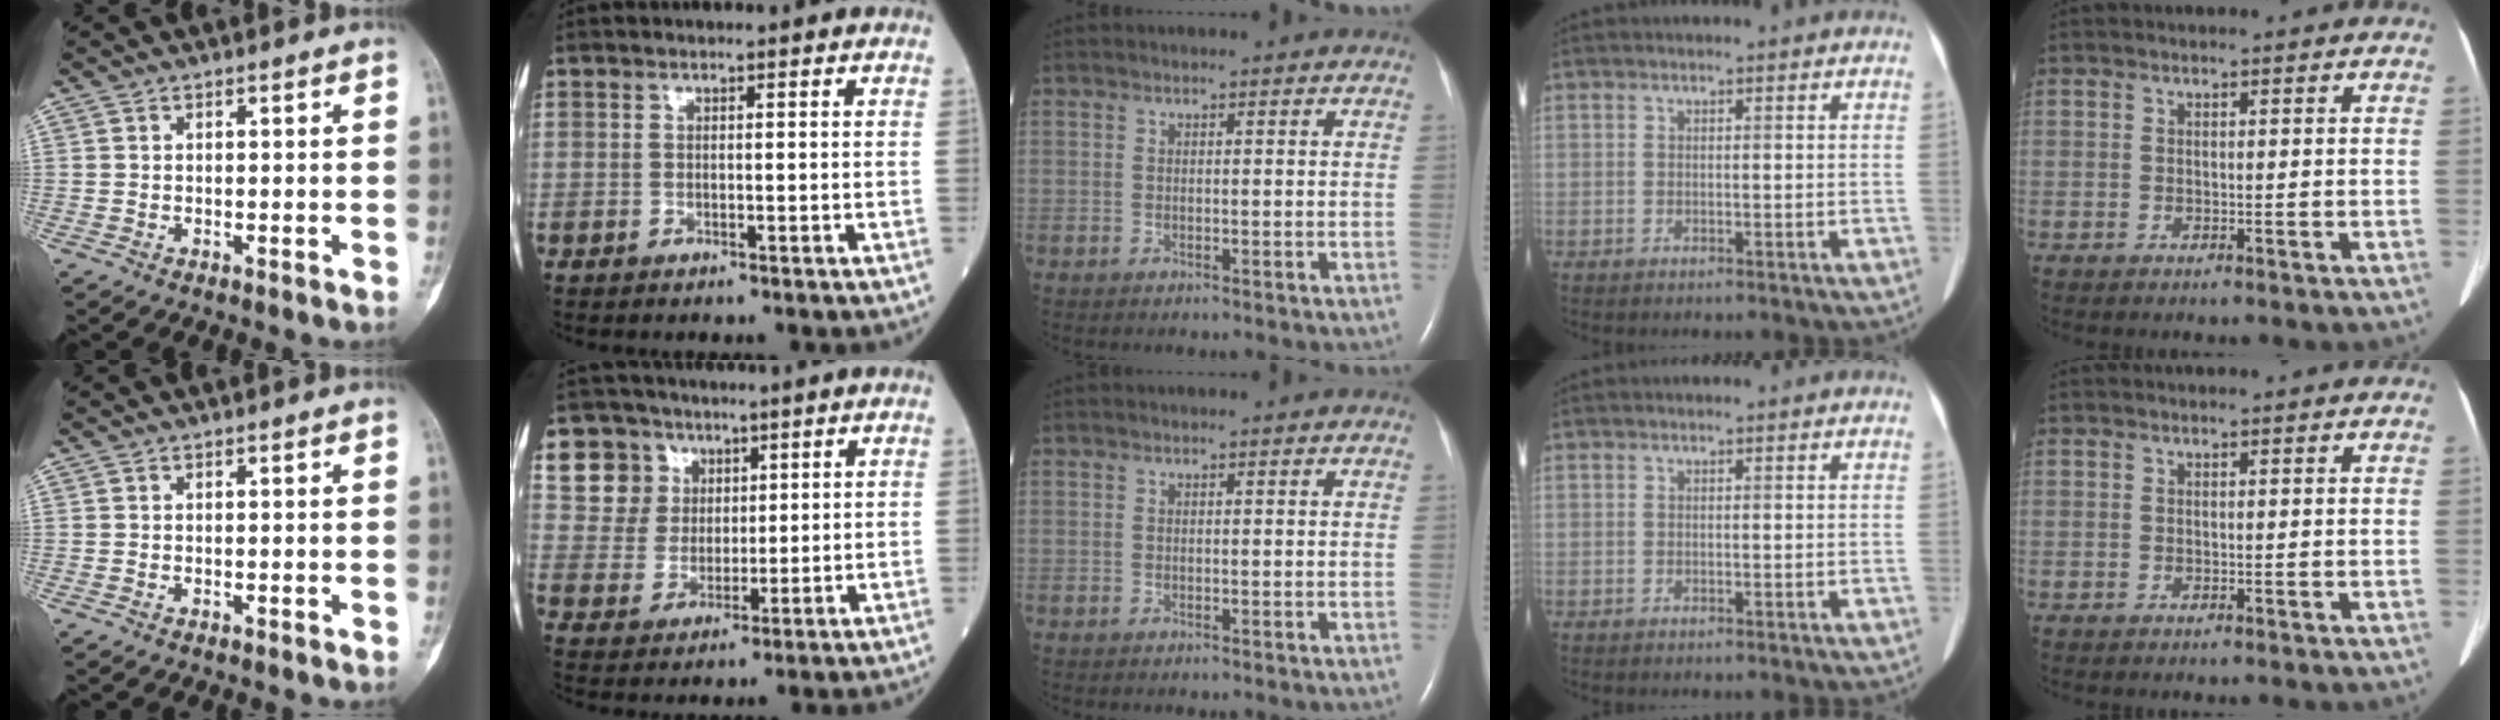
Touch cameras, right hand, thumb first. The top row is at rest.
{"index": {"total": 8.1, "force": [4.8, 6.5, -0.1], "torque": [-0.002, 0.010, 0.101]}}